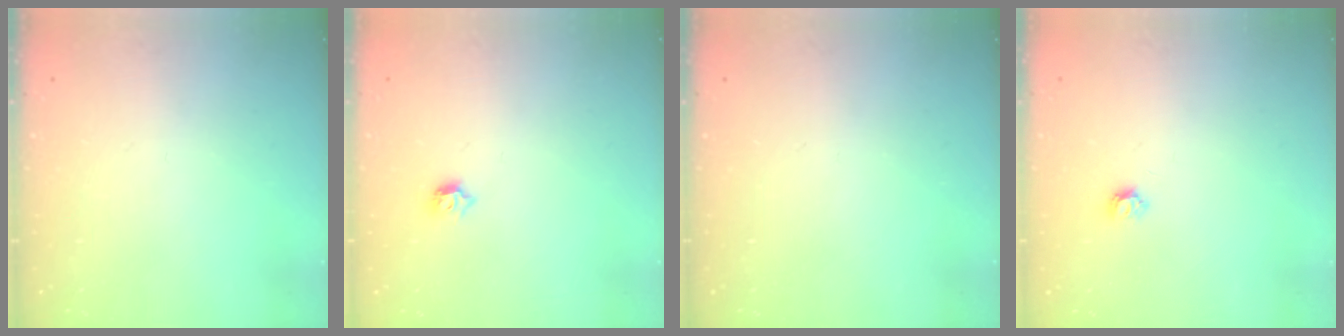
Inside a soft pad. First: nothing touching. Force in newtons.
{"total": 4.8, "press": 4.7, "slide": 1.0}
{"total": 0.0}
{"total": 4.0, "press": 4.0, "slide": 0.6}